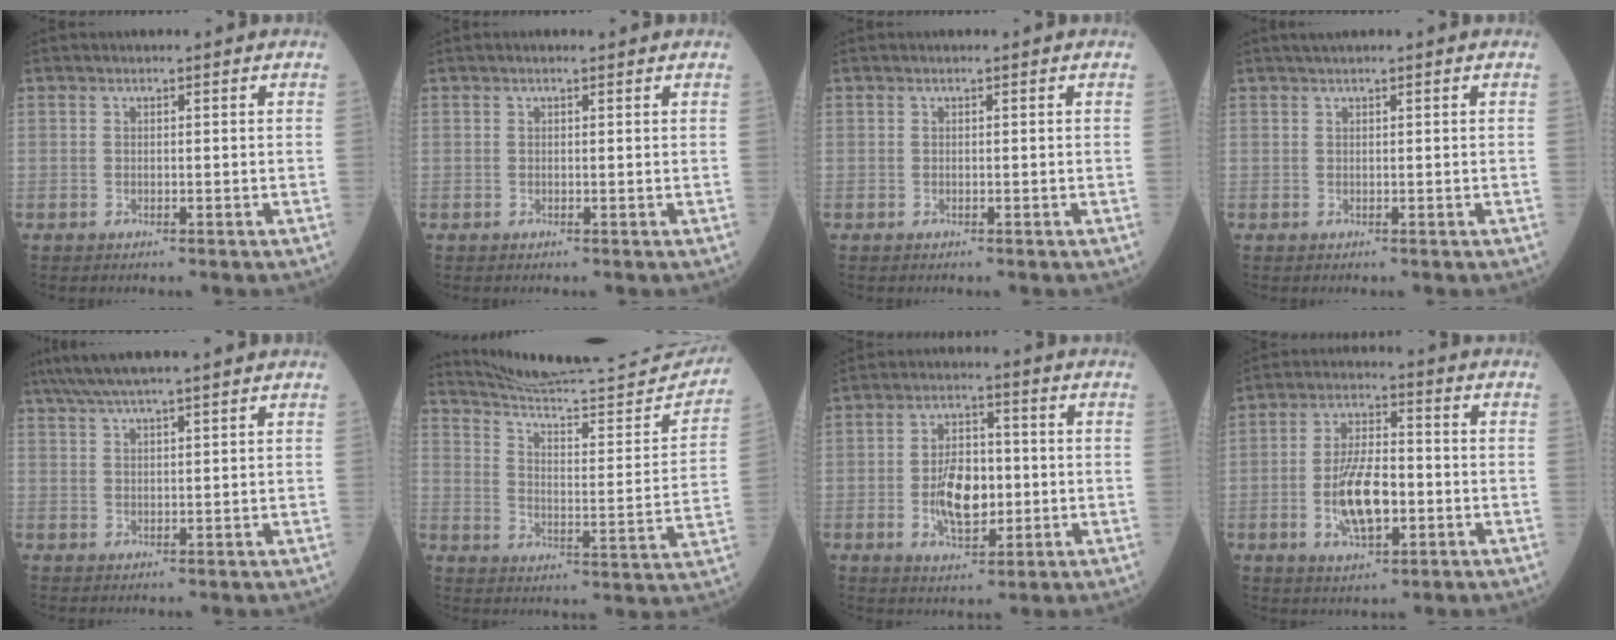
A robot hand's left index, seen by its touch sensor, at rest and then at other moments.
{"total": 0.8, "force": [0.7, 0.1, 0.4], "torque": [-0.010, 0.005, 0.009]}
{"total": 0.0}
{"total": 1.4, "force": [1.2, -0.2, 0.8], "torque": [-0.012, 0.014, 0.025]}
{"total": 9.8, "force": [8.3, -0.3, 5.3], "torque": [-0.090, 0.037, 0.124]}
{"total": 23.8, "force": [22.8, 0.0, 6.6], "torque": [-0.104, -0.075, 0.313]}
{"total": 8.2, "force": [-1.1, 4.2, 6.9], "torque": [-0.136, 0.004, -0.016]}
{"total": 9.7, "force": [-2.1, 3.7, 8.7], "torque": [-0.175, 0.003, -0.037]}